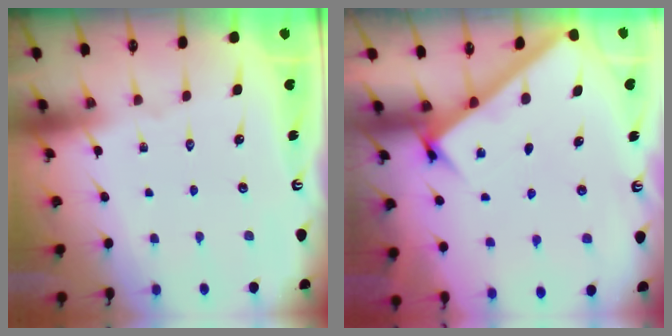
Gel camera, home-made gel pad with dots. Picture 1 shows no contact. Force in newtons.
{"total": 3.0, "press": 3.0, "slide": 0.2}